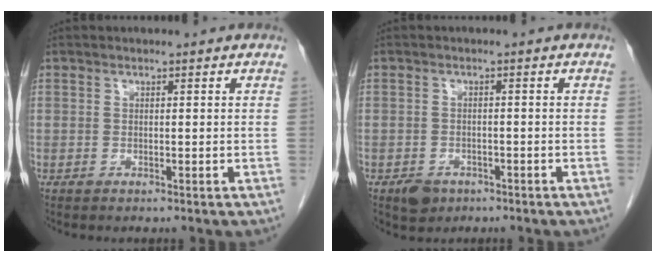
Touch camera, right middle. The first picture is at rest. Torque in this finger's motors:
{"motor_torque": [-0.13, -0.13, 0.02, 0.00]}